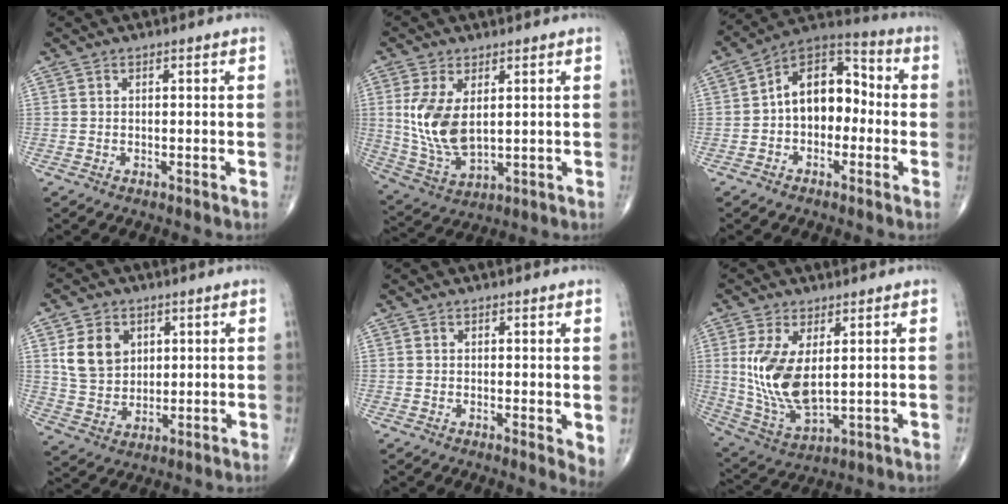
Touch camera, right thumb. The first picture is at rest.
{"total": 10.8, "force": [1.9, 5.9, 8.9], "torque": [-0.177, -0.016, 0.052]}
{"total": 12.7, "force": [-1.0, 8.7, 9.2], "torque": [-0.108, 0.046, -0.035]}
{"total": 9.5, "force": [3.1, 7.5, 5.0], "torque": [-0.065, -0.014, 0.067]}
{"total": 3.2, "force": [0.3, 1.0, 3.1], "torque": [-0.044, -0.012, 0.002]}
{"total": 12.5, "force": [2.0, 6.1, 10.8], "torque": [-0.216, -0.019, 0.057]}